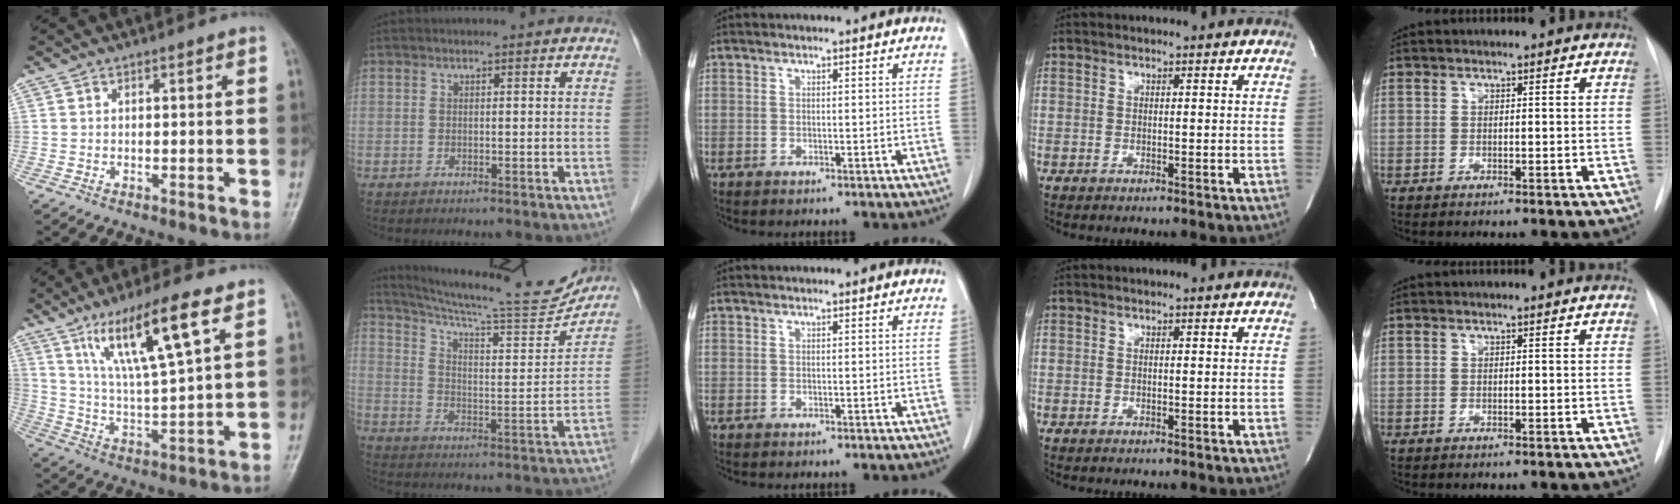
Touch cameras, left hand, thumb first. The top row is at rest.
{"thumb": {"total": 15.2, "force": [8.0, 2.3, 12.7], "torque": [-0.229, -0.031, 0.152]}, "index": {"total": 20.5, "force": [19.3, 0.8, 6.9], "torque": [-0.115, -0.052, 0.271]}}